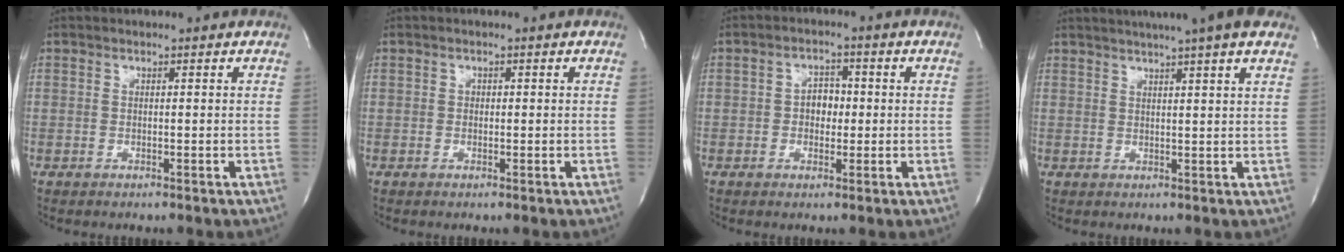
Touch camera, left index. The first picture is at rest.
{"total": 0.6, "force": [0.0, 0.5, 0.3], "torque": [-0.003, -0.001, -0.003]}
{"total": 3.5, "force": [-0.2, 2.4, 2.5], "torque": [-0.035, 0.008, -0.006]}
{"total": 11.9, "force": [9.5, -0.1, 7.2], "torque": [-0.115, 0.027, 0.109]}